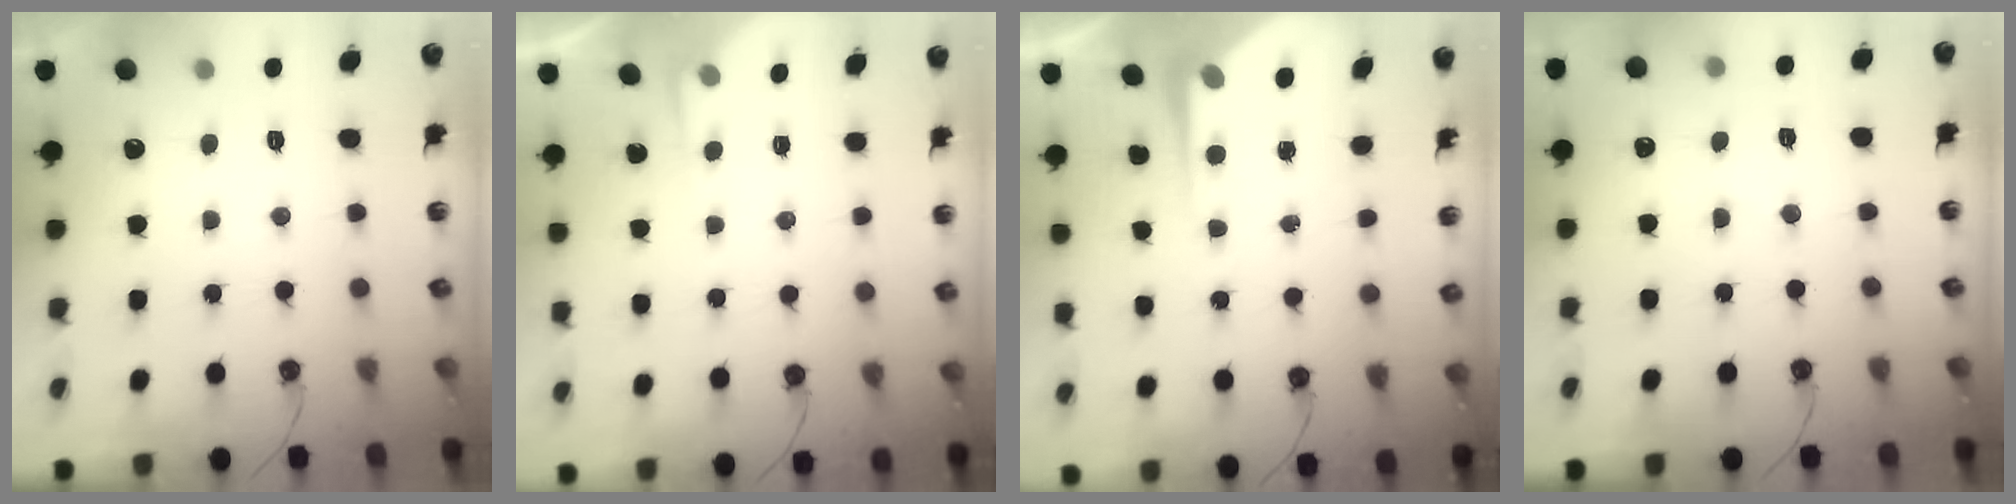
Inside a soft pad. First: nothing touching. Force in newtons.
{"total": 3.1, "press": 3.1, "slide": 0.5}
{"total": 5.1, "press": 5.1, "slide": 0.2}
{"total": 5.0, "press": 5.0, "slide": 0.3}